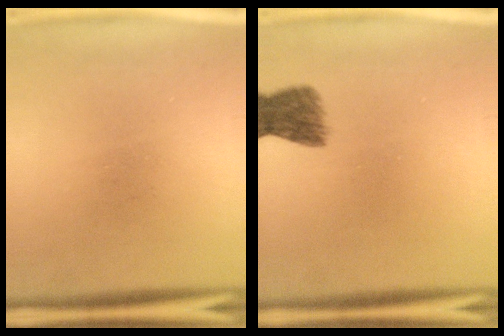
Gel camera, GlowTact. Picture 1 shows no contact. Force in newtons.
{"total": 4.7}